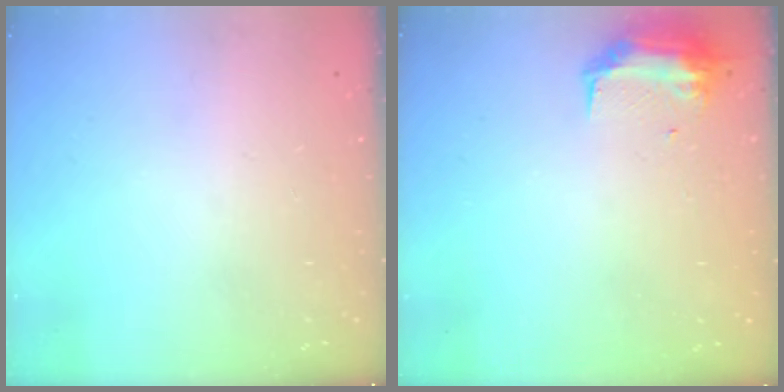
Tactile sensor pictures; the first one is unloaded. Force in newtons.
{"total": 13.0, "press": 11.0, "slide": 6.9}